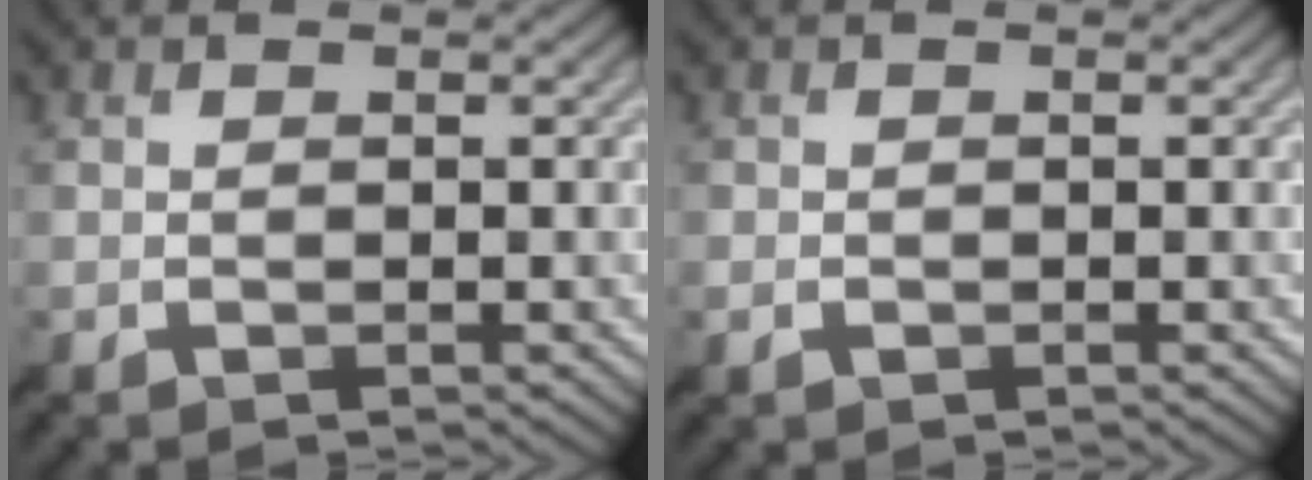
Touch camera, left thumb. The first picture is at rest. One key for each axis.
{"total": 1.2, "fx": -0.6, "fy": 0.7, "fz": 0.8, "tx": -0.021, "ty": -0.004, "tz": -0.010}